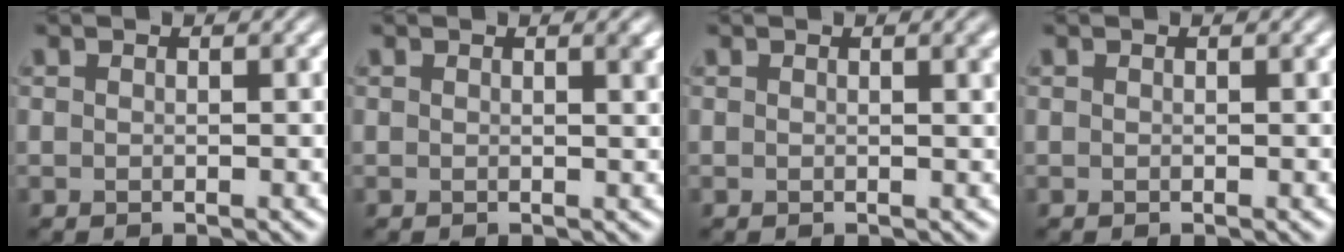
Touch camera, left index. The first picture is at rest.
{"total": 1.1, "force": [0.6, 0.4, 0.8], "torque": [-0.005, 0.003, 0.008]}
{"total": 1.4, "force": [0.6, 0.5, 1.2], "torque": [-0.009, 0.005, 0.008]}
{"total": 0.0}